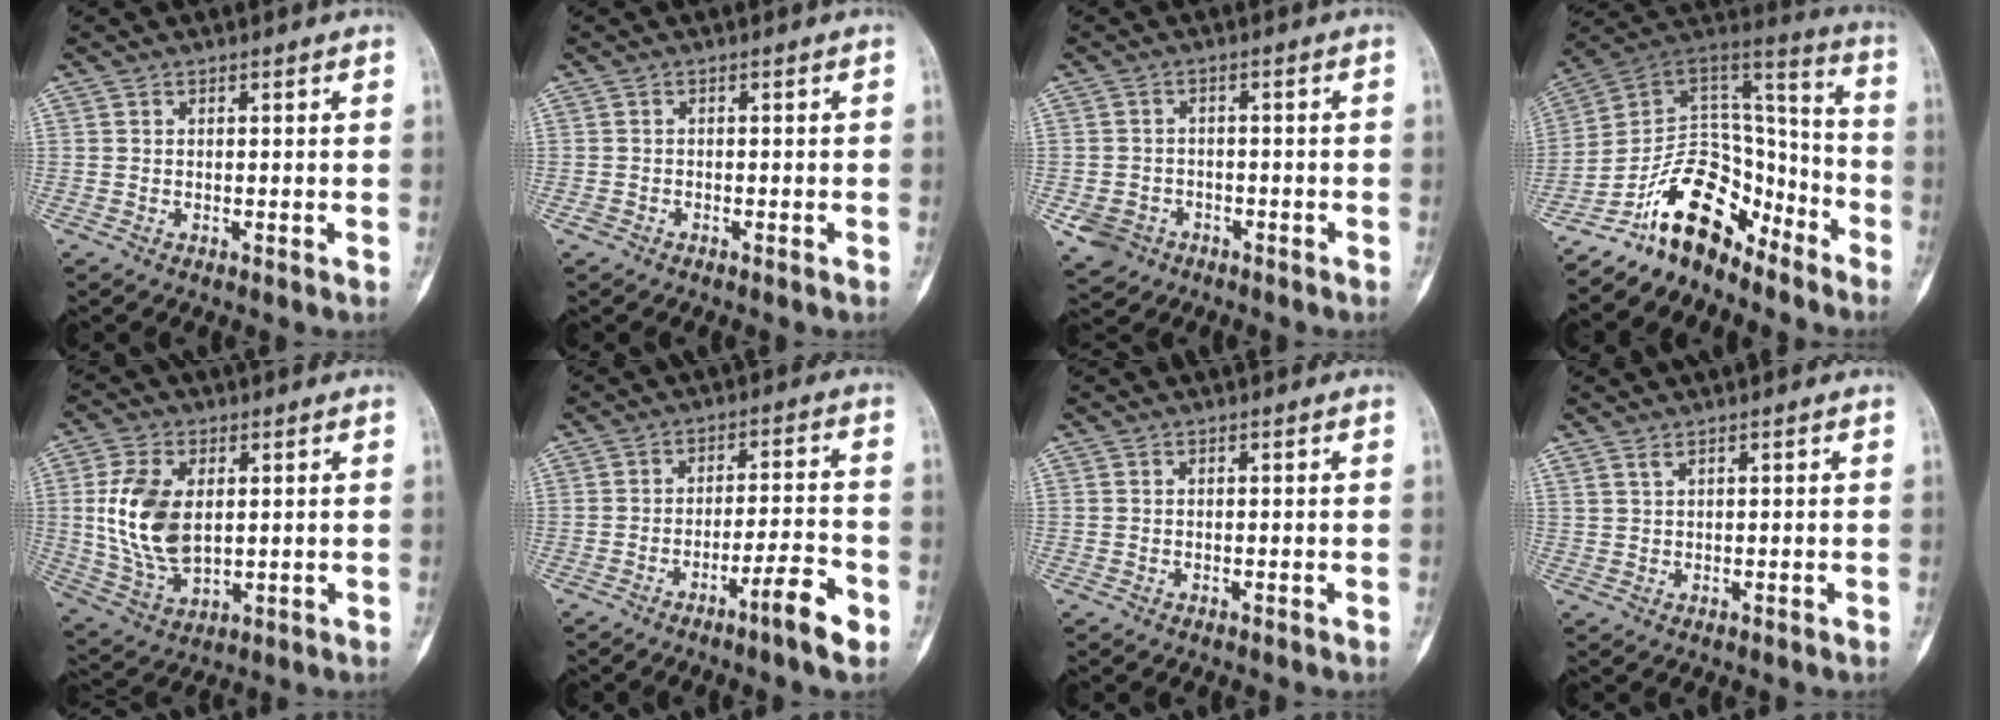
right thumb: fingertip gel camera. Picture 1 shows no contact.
{"total": 1.2, "force": [-0.8, 0.7, 0.4], "torque": [-0.012, 0.009, -0.016]}
{"total": 5.3, "force": [-2.6, 4.4, 1.4], "torque": [-0.020, 0.018, -0.038]}
{"total": 17.4, "force": [-11.7, 9.7, 8.5], "torque": [-0.097, 0.130, -0.206]}
{"total": 13.6, "force": [1.9, 8.0, 10.8], "torque": [-0.213, -0.011, 0.046]}
{"total": 7.5, "force": [-4.2, 0.6, 6.2], "torque": [-0.098, 0.027, -0.067]}
{"total": 0.0}
{"total": 1.1, "force": [0.9, 0.2, 0.6], "torque": [-0.012, -0.002, 0.023]}